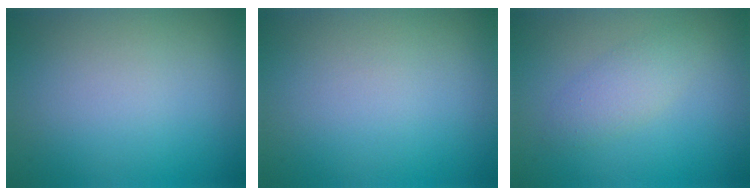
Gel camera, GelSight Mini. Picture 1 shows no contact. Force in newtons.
{"total": 0.0}
{"total": 2.2, "press": 2.2, "slide": 0.0}